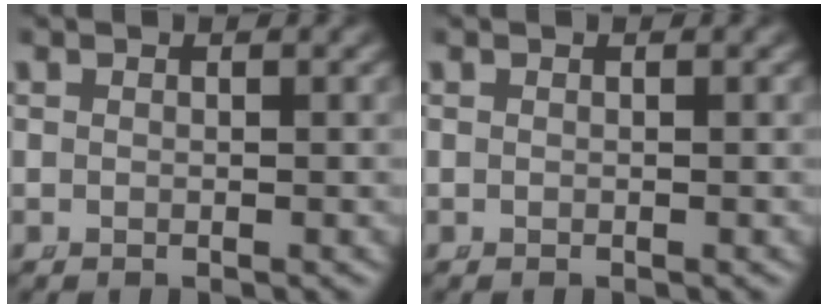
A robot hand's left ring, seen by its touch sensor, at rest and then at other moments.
{"total": 0.0}